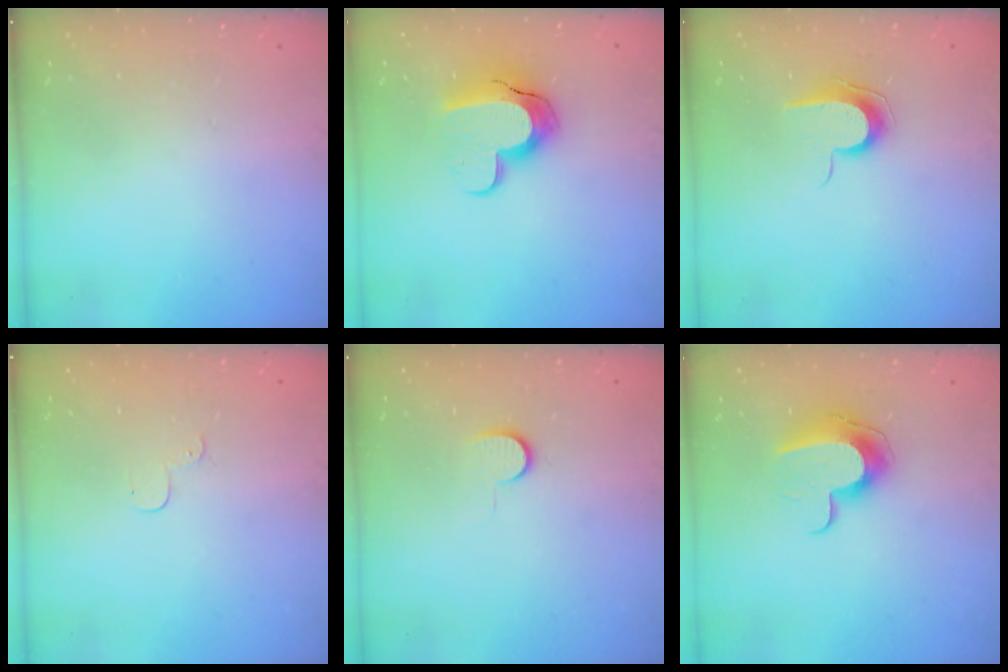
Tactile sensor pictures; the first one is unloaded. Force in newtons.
{"total": 12.1, "press": 12.1, "slide": 0.9}
{"total": 7.9, "press": 7.9, "slide": 0.8}
{"total": 2.9, "press": 2.8, "slide": 0.3}
{"total": 5.1, "press": 5.1, "slide": 0.5}
{"total": 11.2, "press": 11.2, "slide": 0.7}